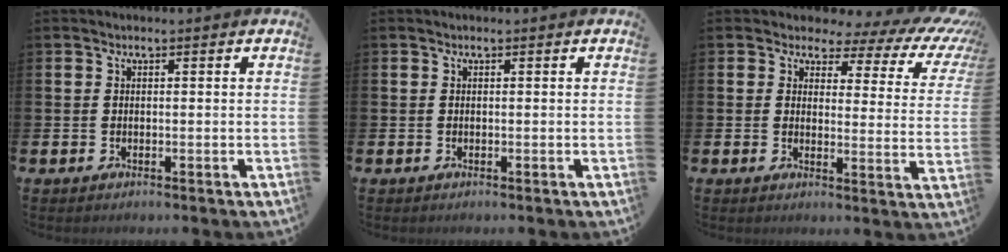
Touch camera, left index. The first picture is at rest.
{"total": 0.0}
{"total": 3.3, "force": [1.8, 2.4, 1.4], "torque": [-0.017, -0.028, 0.014]}